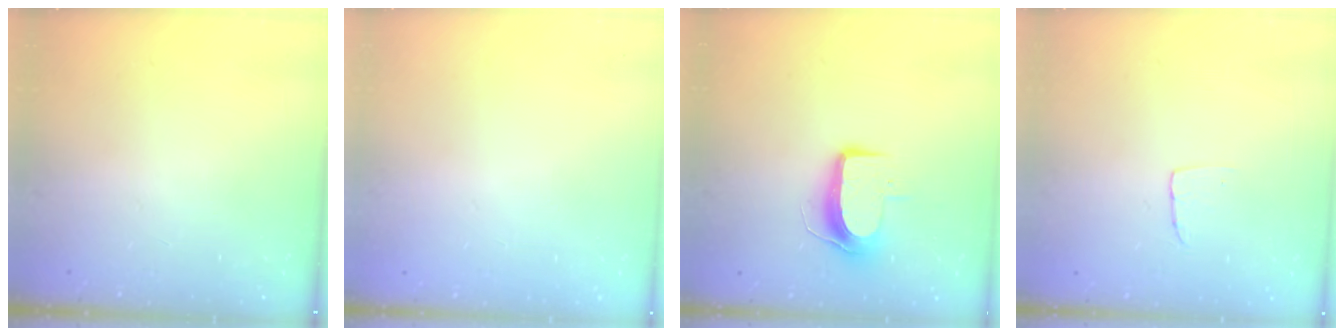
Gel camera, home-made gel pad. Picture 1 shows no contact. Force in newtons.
{"total": 0.0}
{"total": 9.0, "press": 9.0, "slide": 0.8}
{"total": 2.9, "press": 2.9, "slide": 0.1}